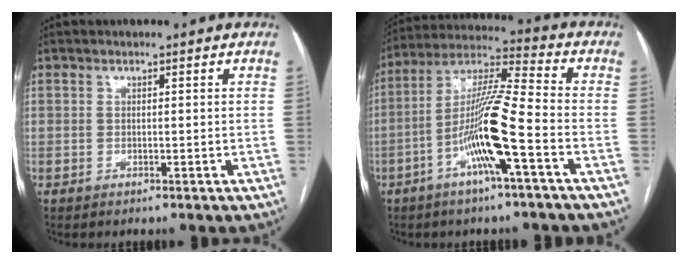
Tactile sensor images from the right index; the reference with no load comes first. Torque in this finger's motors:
{"motor_torque": [1.48, -0.66, 0.43, 0.21]}